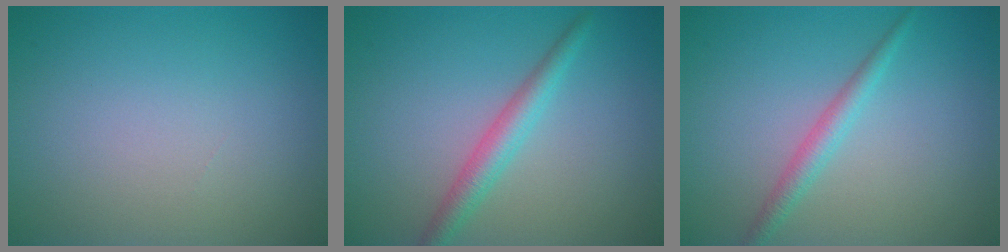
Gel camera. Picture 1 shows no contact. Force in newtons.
{"total": 2.7, "press": 2.7, "slide": 0.1}
{"total": 2.0, "press": 2.0, "slide": 0.1}